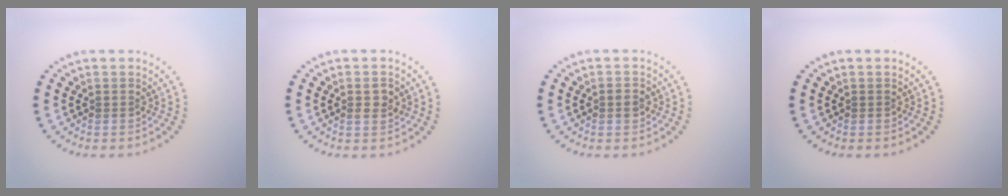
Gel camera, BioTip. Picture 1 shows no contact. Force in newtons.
{"total": 1.6, "press": 1.6, "slide": 0.3}
{"total": 1.0, "press": 1.0, "slide": 0.2}
{"total": 0.0}